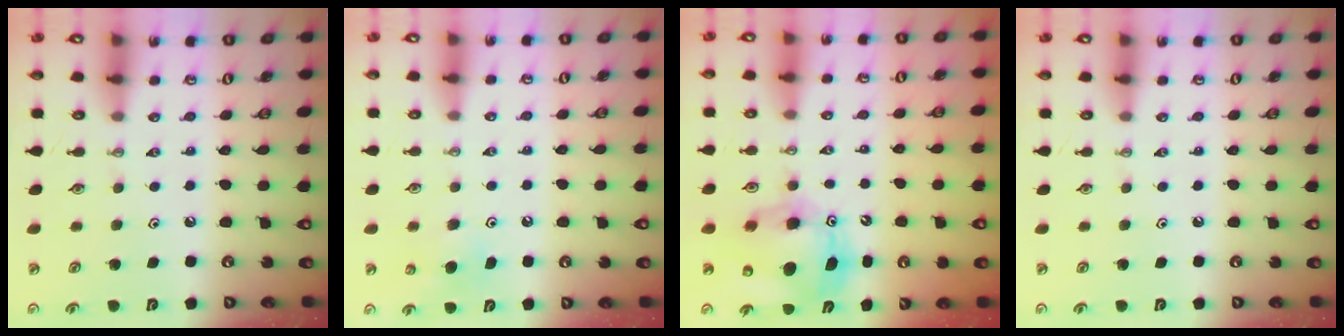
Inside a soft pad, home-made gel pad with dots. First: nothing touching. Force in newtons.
{"total": 5.3, "press": 5.2, "slide": 1.0}
{"total": 12.4, "press": 12.2, "slide": 2.4}
{"total": 0.0}